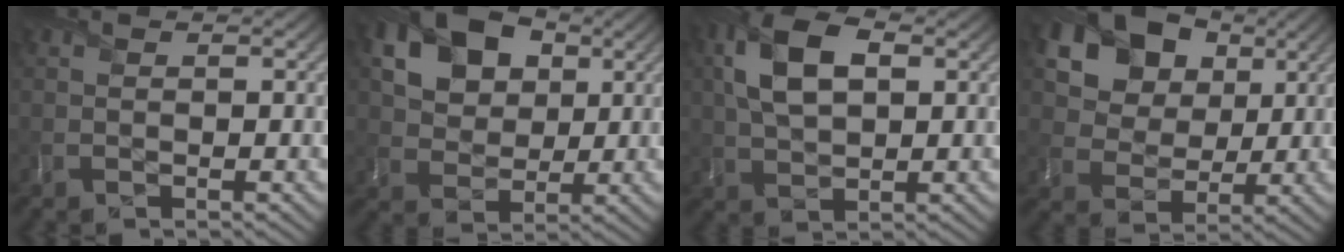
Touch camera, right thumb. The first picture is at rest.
{"total": 11.6, "force": [4.4, 8.1, 7.0], "torque": [-0.168, 0.029, 0.067]}
{"total": 9.3, "force": [2.3, 5.3, 7.3], "torque": [-0.174, 0.013, 0.037]}
{"total": 19.3, "force": [9.2, 14.0, 9.5], "torque": [-0.242, 0.045, 0.195]}